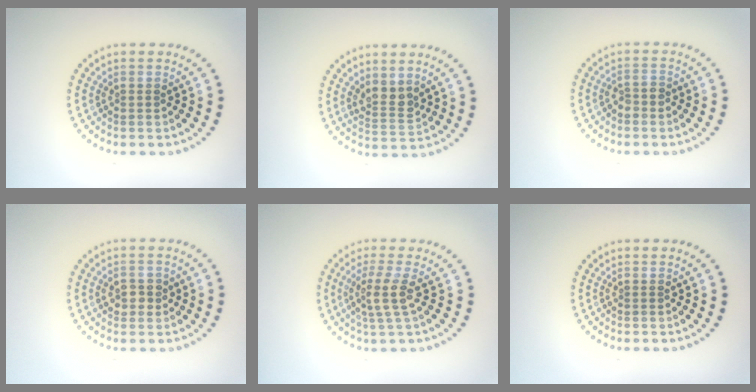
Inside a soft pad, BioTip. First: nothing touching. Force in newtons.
{"total": 2.3, "press": 1.9, "slide": 1.3}
{"total": 1.4, "press": 1.2, "slide": 0.7}
{"total": 1.8, "press": 1.8, "slide": 0.2}
{"total": 2.7, "press": 2.1, "slide": 1.7}
{"total": 0.0}